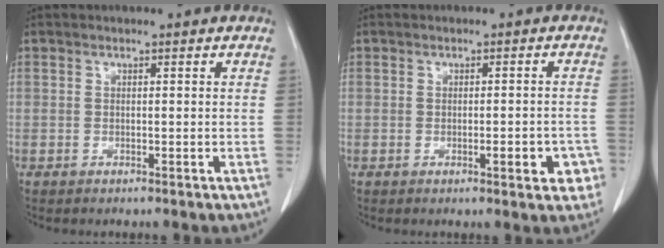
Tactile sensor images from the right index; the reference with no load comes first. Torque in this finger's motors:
{"motor_torque": [0.52, -0.50, 0.27, 0.06]}